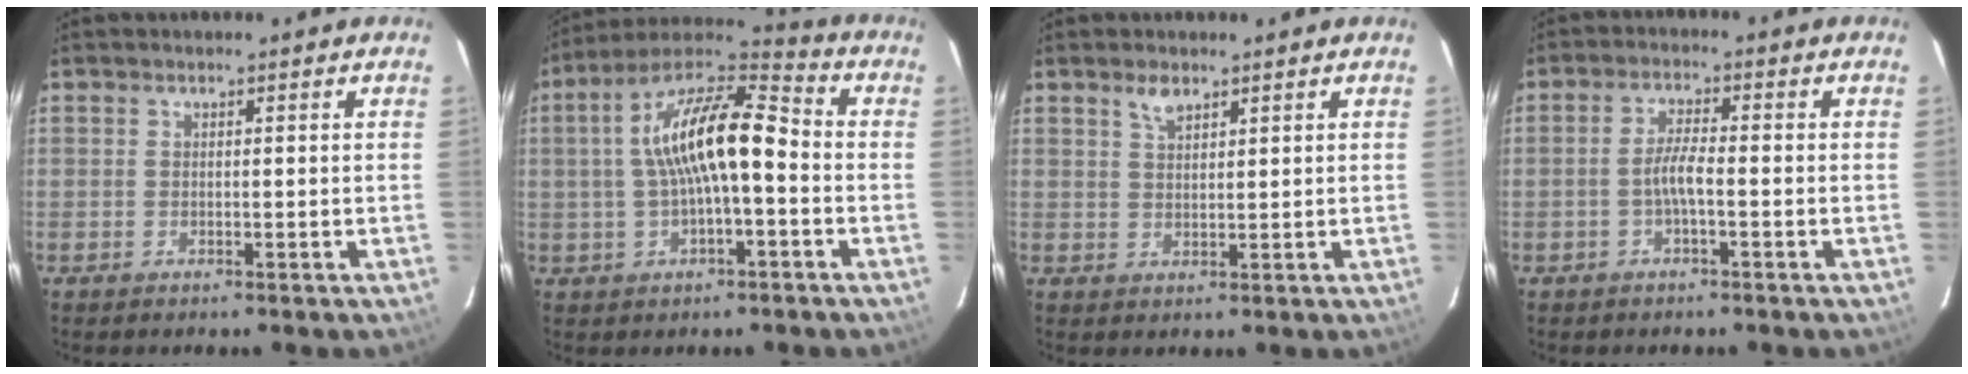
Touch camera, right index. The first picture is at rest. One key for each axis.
{"total": 14.5, "fx": -0.7, "fy": 4.6, "fz": 13.7, "tx": -0.247, "ty": 0.027, "tz": -0.016}
{"total": 2.6, "fx": 1.9, "fy": 1.1, "fz": 1.4, "tx": -0.025, "ty": 0.004, "tz": 0.037}
{"total": 3.4, "fx": -1.4, "fy": 0.3, "fz": 3.1, "tx": -0.067, "ty": 0.006, "tz": -0.026}